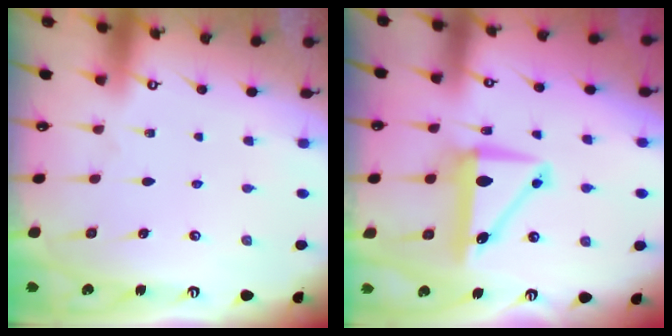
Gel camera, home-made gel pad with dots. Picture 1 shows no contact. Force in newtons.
{"total": 9.1, "press": 9.0, "slide": 1.6}